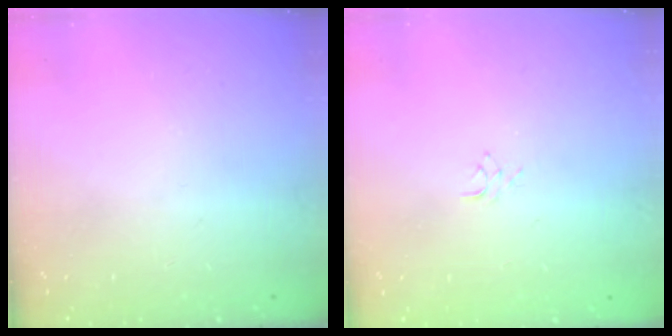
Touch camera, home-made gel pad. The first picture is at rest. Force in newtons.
{"total": 3.7, "press": 3.7, "slide": 0.1}